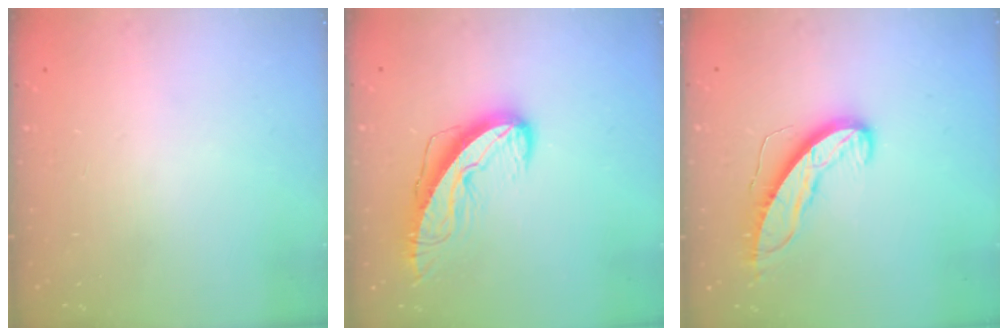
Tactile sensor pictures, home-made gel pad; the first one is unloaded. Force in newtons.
{"total": 10.0, "press": 10.0, "slide": 1.2}
{"total": 9.6, "press": 9.6, "slide": 0.2}